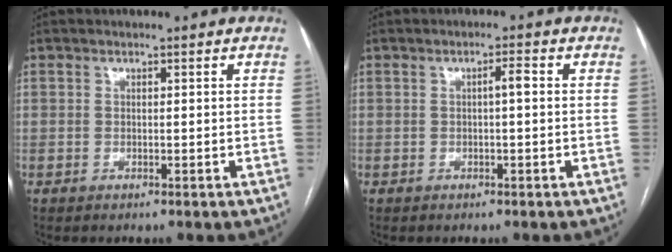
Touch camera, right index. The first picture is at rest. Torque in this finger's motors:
{"motor_torque": [0.15, 0.07, 0.05, 0.05]}